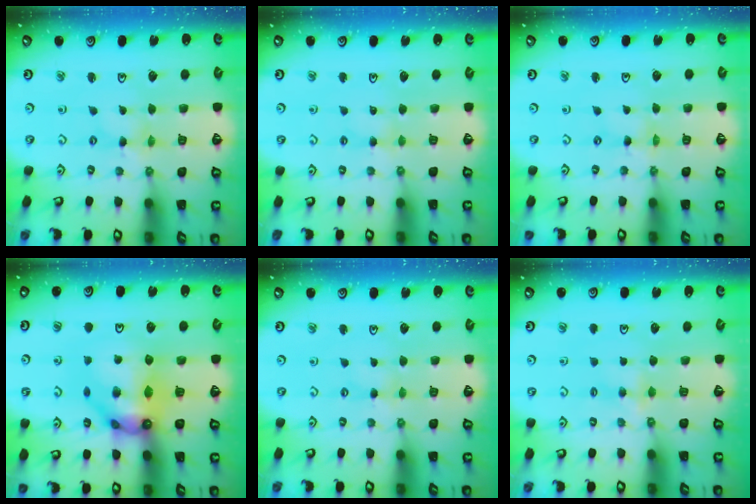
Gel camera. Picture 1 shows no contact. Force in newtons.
{"total": 2.5, "press": 2.5, "slide": 0.2}
{"total": 0.0}
{"total": 12.7, "press": 12.6, "slide": 1.6}
{"total": 1.6, "press": 1.5, "slide": 0.3}
{"total": 3.0, "press": 2.9, "slide": 0.4}